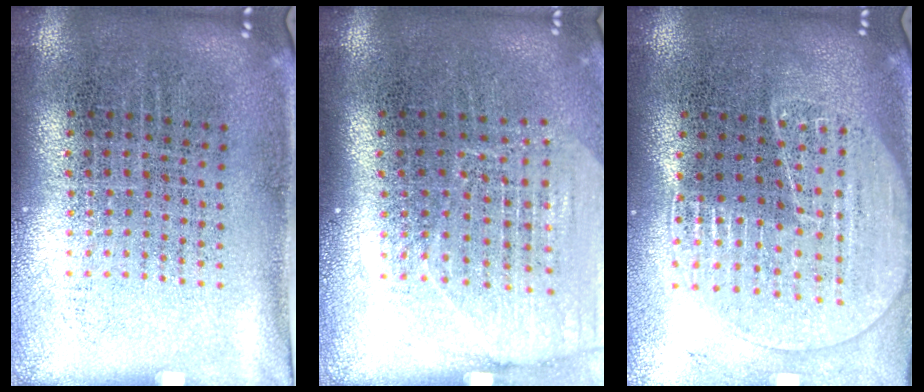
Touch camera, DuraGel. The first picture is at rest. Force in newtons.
{"total": 1.7, "press": 1.5, "slide": 0.8}
{"total": 1.7, "press": 1.6, "slide": 0.6}